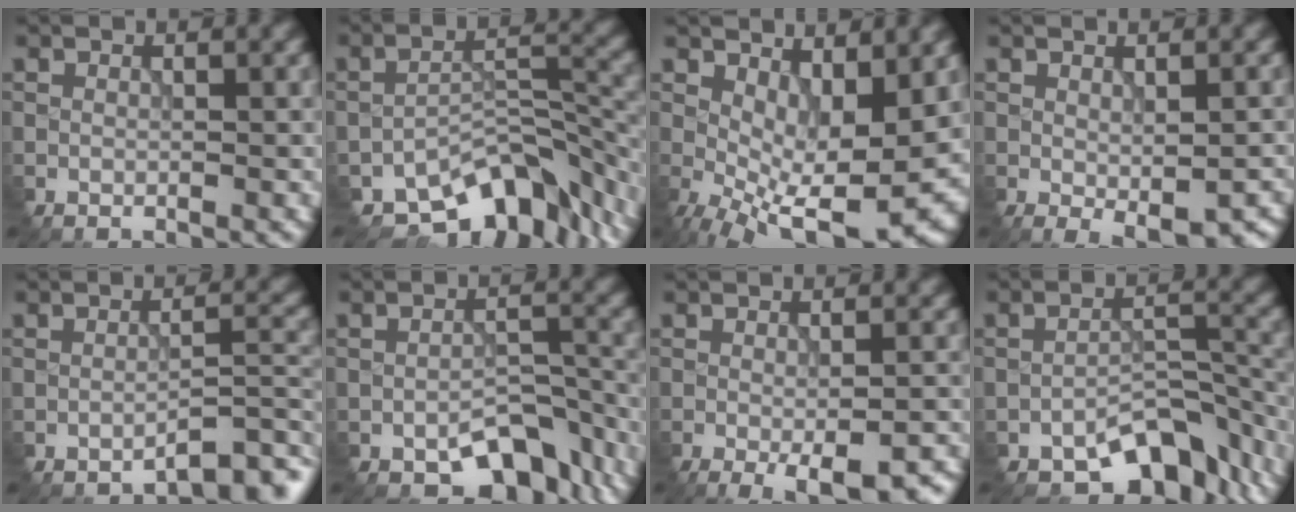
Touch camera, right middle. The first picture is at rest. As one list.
[{"total": 8.9, "force": [-6.9, 3.7, 4.3], "torque": [-0.050, -0.008, -0.117]}, {"total": 9.9, "force": [0.4, 4.7, 8.7], "torque": [-0.137, -0.019, 0.018]}, {"total": 3.2, "force": [-0.8, 1.3, 2.8], "torque": [-0.041, -0.014, -0.003]}, {"total": 3.7, "force": [-3.2, 0.4, 1.8], "torque": [-0.022, 0.011, -0.051]}, {"total": 6.0, "force": [-4.1, 3.1, 3.2], "torque": [-0.038, -0.004, -0.057]}, {"total": 5.4, "force": [-2.6, 1.4, 4.5], "torque": [-0.067, -0.008, -0.030]}, {"total": 6.5, "force": [-4.8, 2.9, 3.2], "torque": [-0.035, -0.001, -0.076]}]